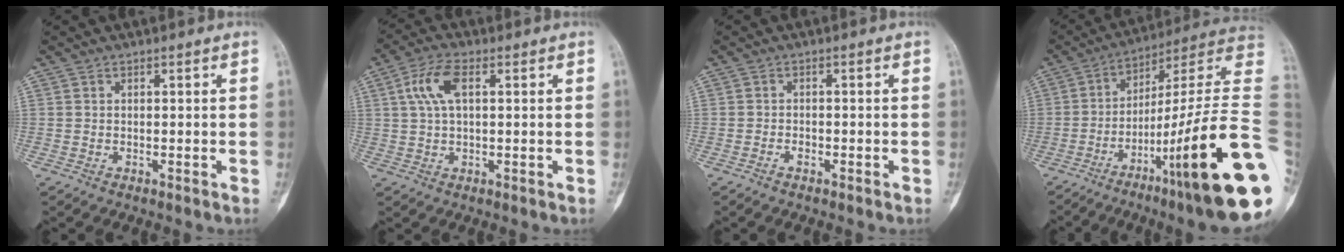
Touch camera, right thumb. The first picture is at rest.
{"total": 6.7, "force": [1.8, 3.1, 5.7], "torque": [-0.125, 0.014, 0.034]}
{"total": 1.1, "force": [-0.8, 0.5, 0.6], "torque": [-0.013, 0.003, -0.015]}
{"total": 30.3, "force": [-9.1, 4.1, 28.6], "torque": [-0.350, 0.054, -0.144]}